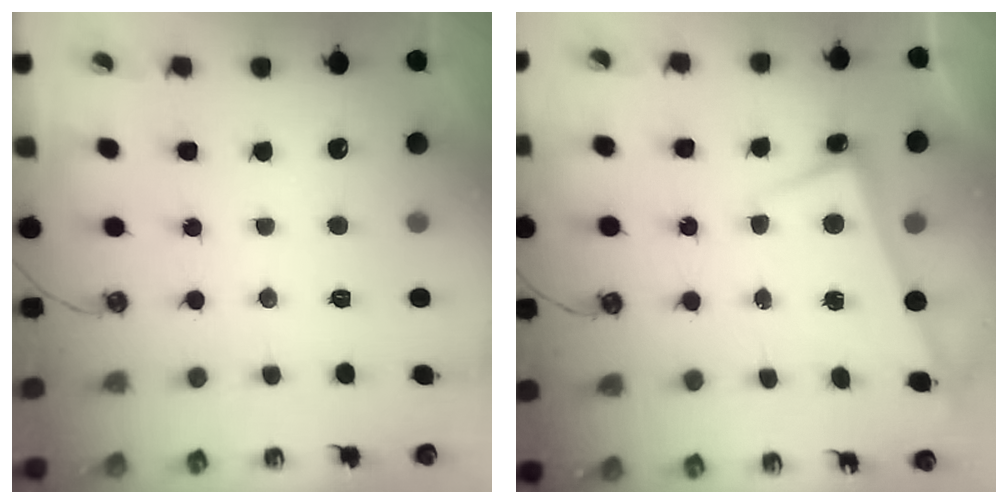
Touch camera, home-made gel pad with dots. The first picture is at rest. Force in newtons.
{"total": 2.8, "press": 2.8, "slide": 0.4}